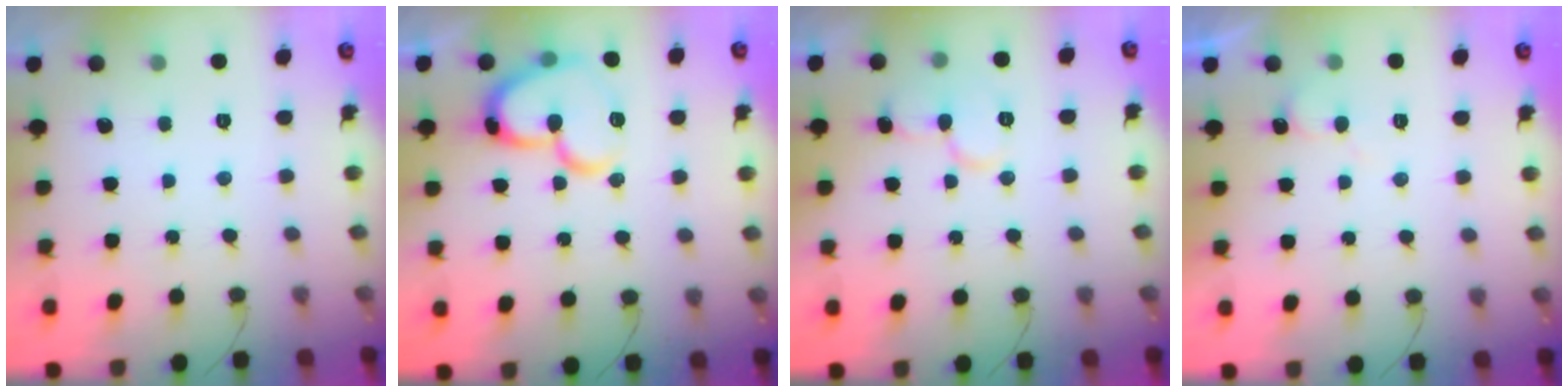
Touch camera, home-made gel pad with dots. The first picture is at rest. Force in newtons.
{"total": 17.6, "press": 17.5, "slide": 2.2}
{"total": 9.4, "press": 9.3, "slide": 1.2}
{"total": 4.7, "press": 4.6, "slide": 0.5}